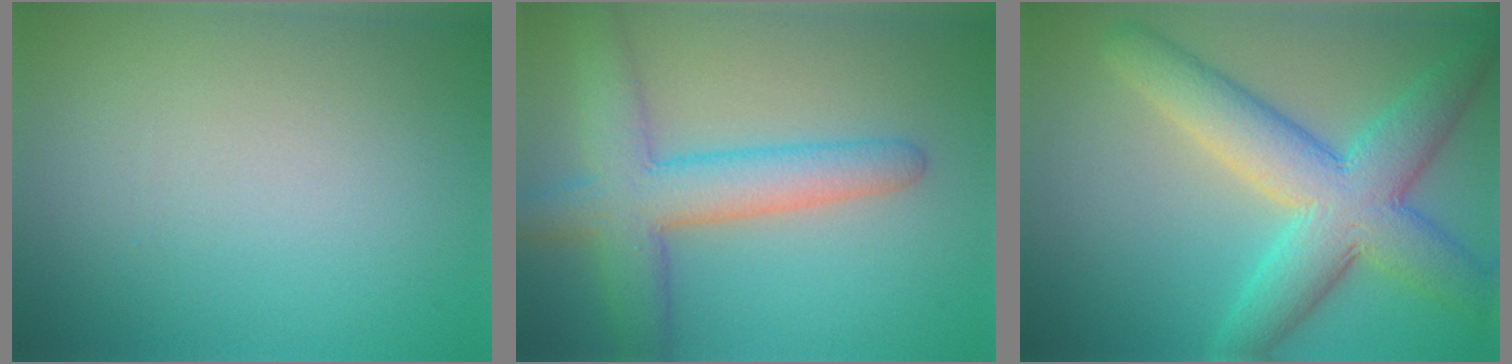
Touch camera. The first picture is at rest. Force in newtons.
{"total": 6.4, "press": 6.4, "slide": 0.5}
{"total": 8.3, "press": 8.3, "slide": 0.2}